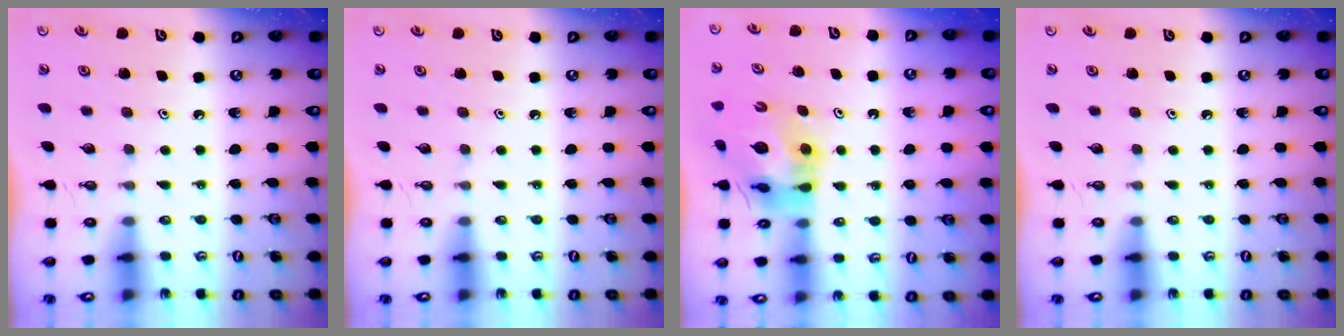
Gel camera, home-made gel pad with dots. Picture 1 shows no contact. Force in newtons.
{"total": 0.0}
{"total": 12.0, "press": 11.9, "slide": 1.5}
{"total": 0.0}